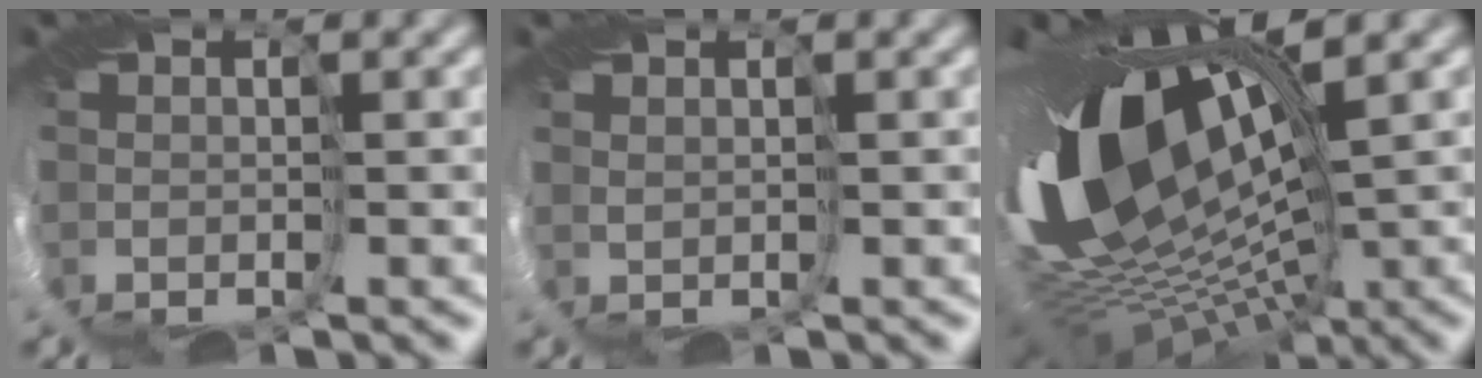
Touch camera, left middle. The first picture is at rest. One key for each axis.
{"total": 0.6, "fx": 0.3, "fy": -0.2, "fz": -0.5, "tx": 0.008, "ty": 0.000, "tz": 0.004}
{"total": 16.1, "fx": 2.6, "fy": 8.3, "fz": 13.6, "tx": -0.266, "ty": -0.014, "tz": 0.058}